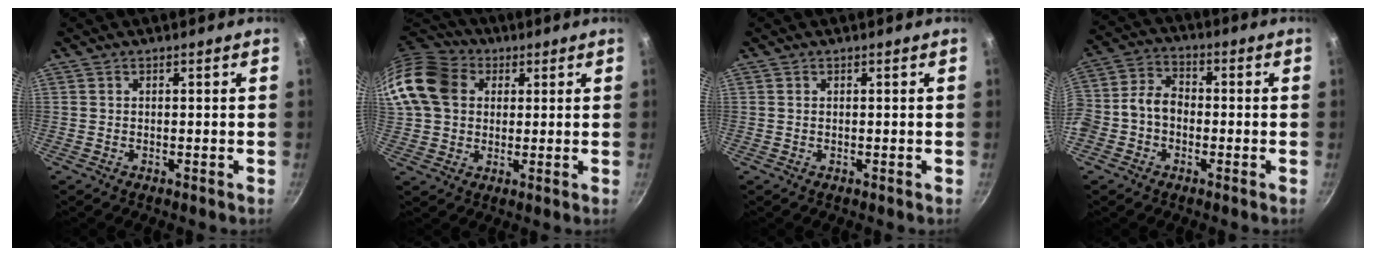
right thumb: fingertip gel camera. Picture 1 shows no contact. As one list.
[{"total": 16.4, "force": [4.2, 13.0, 9.2], "torque": [-0.175, 0.023, 0.065]}, {"total": 0.0}, {"total": 8.4, "force": [-1.7, 6.5, 5.1], "torque": [-0.086, 0.034, -0.049]}]